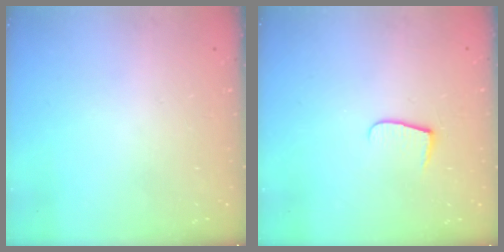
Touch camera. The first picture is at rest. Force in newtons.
{"total": 4.8, "press": 4.8, "slide": 0.6}